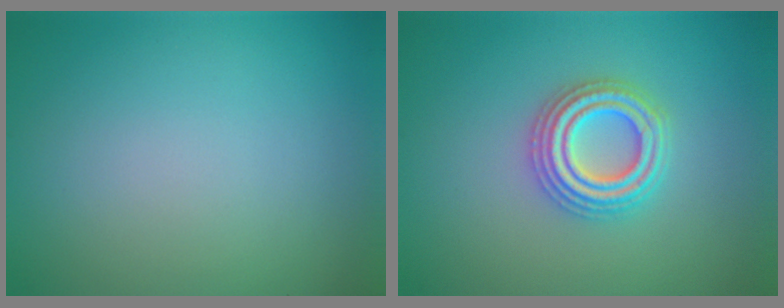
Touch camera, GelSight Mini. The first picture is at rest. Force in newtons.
{"total": 4.4, "press": 4.3, "slide": 0.8}